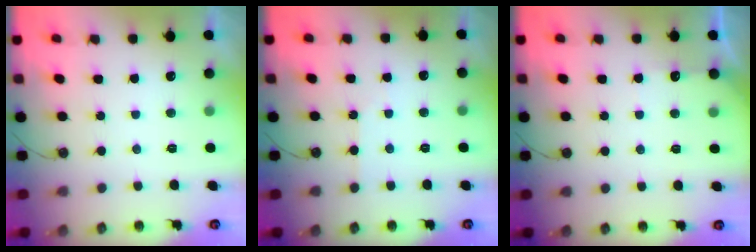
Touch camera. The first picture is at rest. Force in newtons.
{"total": 2.2, "press": 2.1, "slide": 0.4}
{"total": 2.8, "press": 2.8, "slide": 0.4}